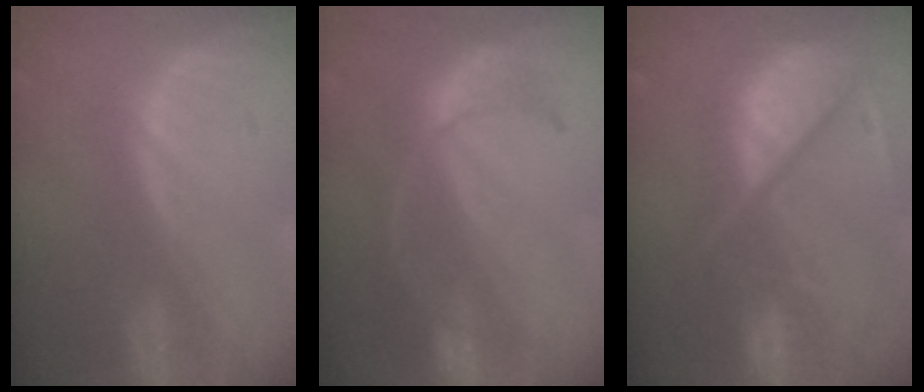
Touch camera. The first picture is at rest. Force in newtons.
{"total": 7.9, "press": 6.9, "slide": 3.9}
{"total": 11.7, "press": 9.8, "slide": 6.5}